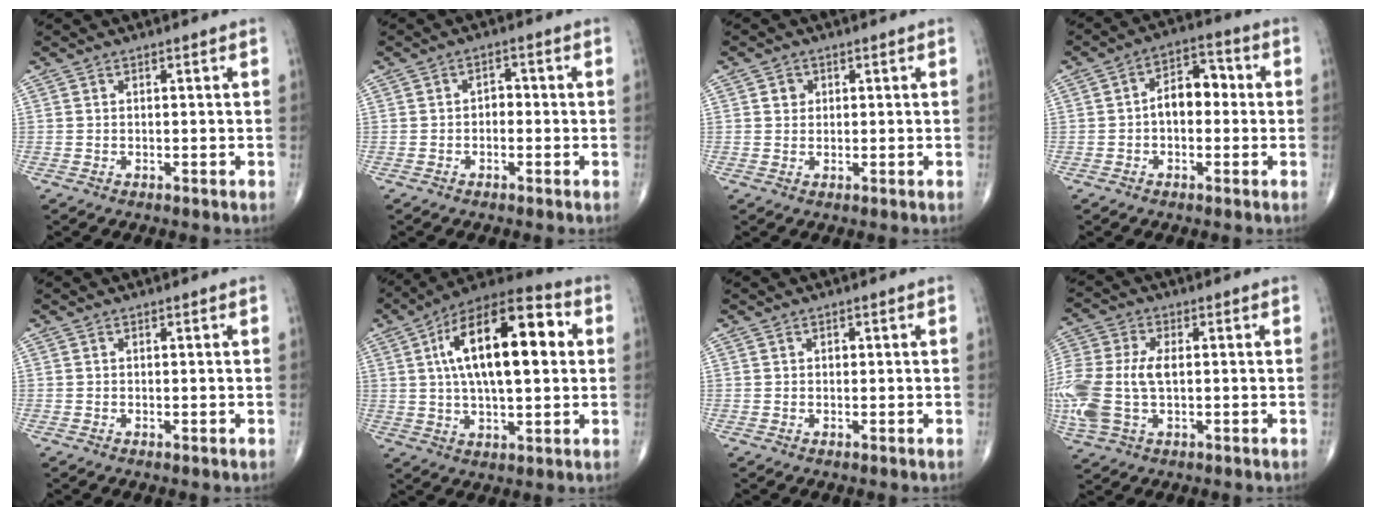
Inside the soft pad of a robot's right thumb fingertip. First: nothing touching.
{"total": 2.4, "force": [-0.4, 1.7, 1.7], "torque": [-0.011, 0.011, -0.013]}
{"total": 2.0, "force": [0.6, 1.8, 0.7], "torque": [0.001, -0.001, 0.008]}
{"total": 7.8, "force": [-0.2, 5.0, 6.0], "torque": [-0.070, 0.030, -0.014]}
{"total": 0.0}
{"total": 21.5, "force": [4.3, 9.1, 19.0], "torque": [-0.300, 0.018, 0.059]}
{"total": 0.7, "force": [0.2, 0.6, 0.4], "torque": [-0.003, 0.001, 0.004]}
{"total": 16.2, "force": [-0.6, 9.8, 13.0], "torque": [-0.350, 0.002, -0.006]}